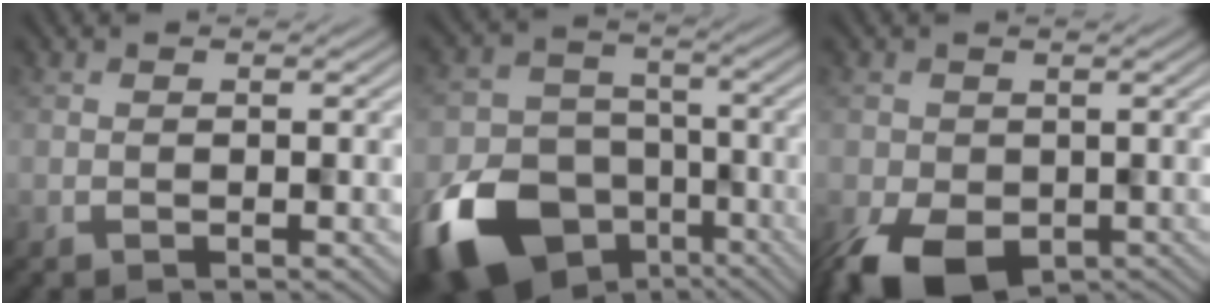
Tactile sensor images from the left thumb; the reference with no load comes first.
{"total": 14.4, "force": [-8.1, 10.0, 6.5], "torque": [-0.159, -0.056, -0.127]}
{"total": 8.8, "force": [-4.4, 5.0, 5.7], "torque": [-0.115, -0.039, -0.058]}